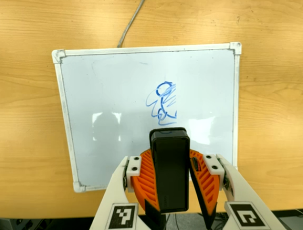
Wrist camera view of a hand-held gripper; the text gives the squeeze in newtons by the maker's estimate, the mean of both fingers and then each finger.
{"total": 8.6, "left": 9.0, "right": 8.2}